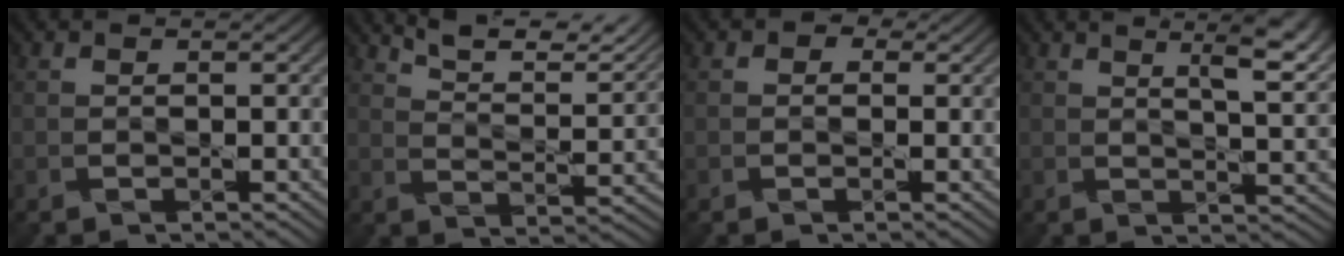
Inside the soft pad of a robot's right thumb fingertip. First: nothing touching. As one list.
[{"total": 9.1, "force": [7.8, 1.5, 4.4], "torque": [-0.087, 0.000, 0.129]}, {"total": 1.1, "force": [0.2, 1.0, 0.3], "torque": [0.001, 0.003, -0.008]}, {"total": 5.5, "force": [3.5, 0.9, 4.2], "torque": [-0.067, 0.007, 0.054]}]